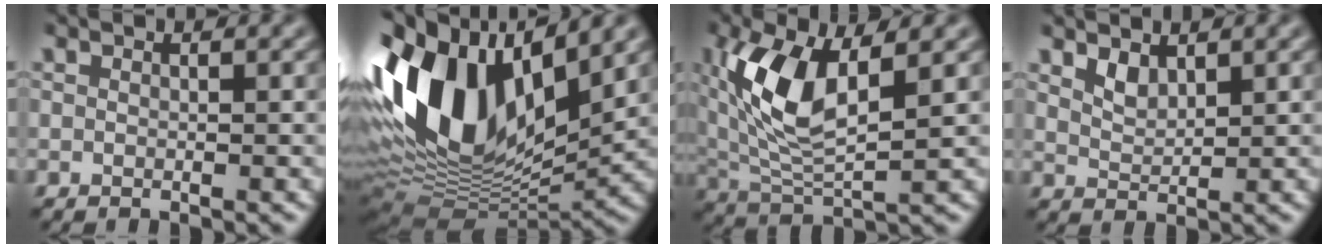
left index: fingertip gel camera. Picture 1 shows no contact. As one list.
[{"total": 15.3, "force": [3.4, 8.6, 12.3], "torque": [-0.246, 0.013, 0.059]}, {"total": 8.8, "force": [1.8, 4.0, 7.6], "torque": [-0.169, -0.003, 0.039]}, {"total": 1.2, "force": [0.8, 0.6, 0.6], "torque": [-0.014, -0.004, 0.025]}]